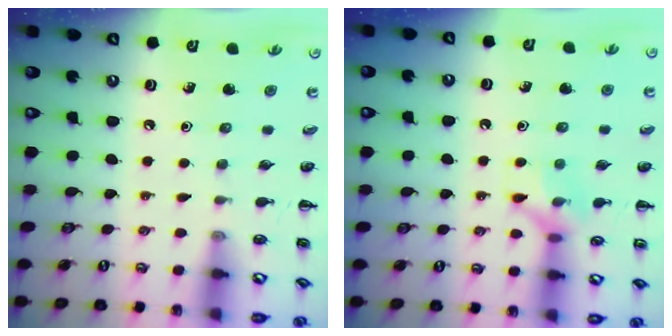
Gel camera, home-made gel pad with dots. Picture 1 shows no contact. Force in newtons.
{"total": 8.2, "press": 8.2, "slide": 0.7}